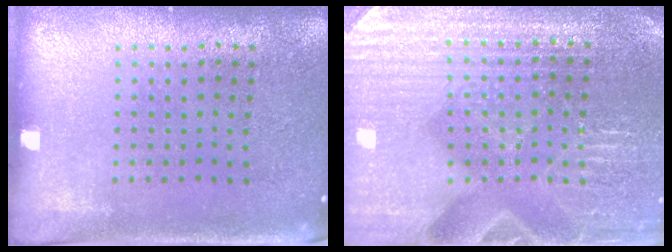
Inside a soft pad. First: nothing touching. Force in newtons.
{"total": 4.2, "press": 4.0, "slide": 1.3}